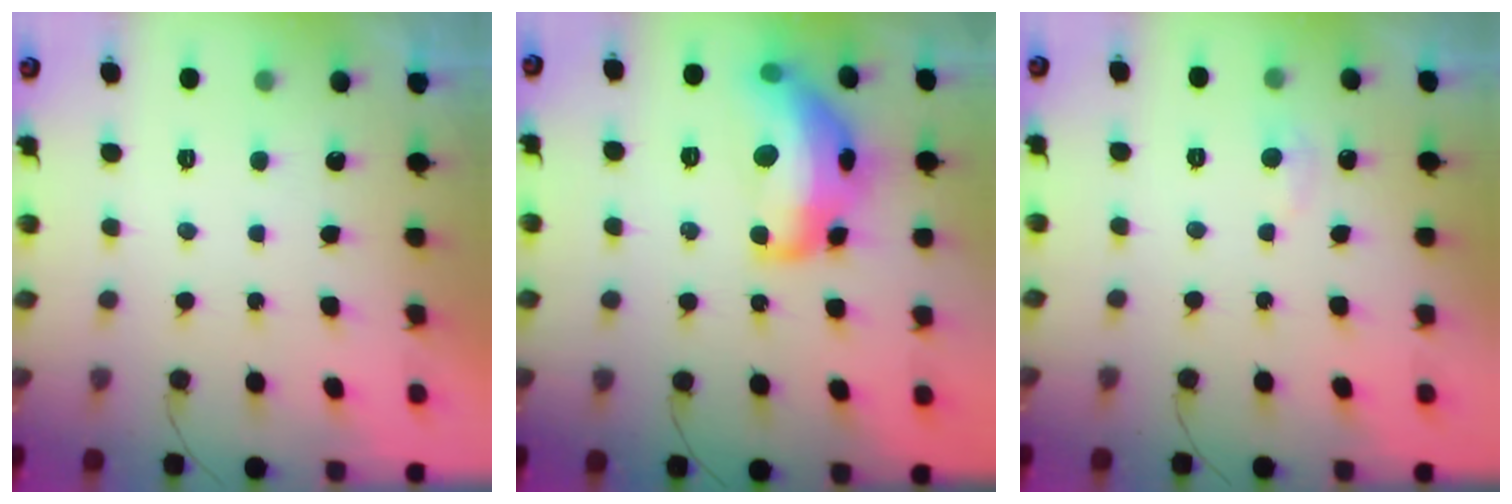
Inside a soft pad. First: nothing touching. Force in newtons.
{"total": 19.8, "press": 19.8, "slide": 0.8}
{"total": 4.8, "press": 4.8, "slide": 0.6}